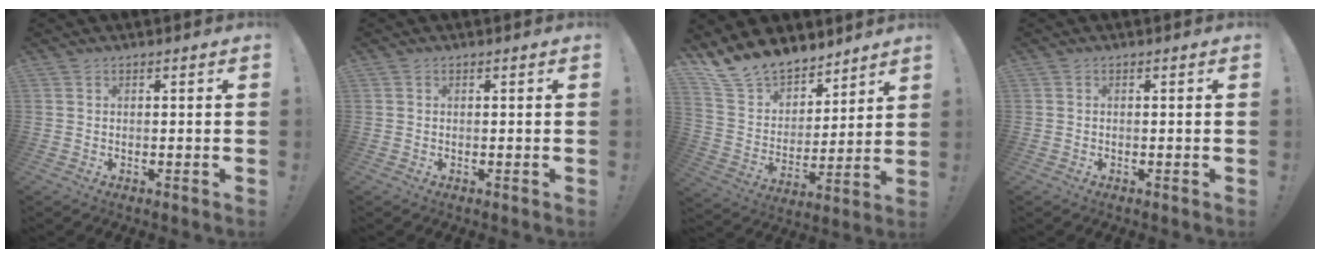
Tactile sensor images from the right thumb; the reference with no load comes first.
{"total": 0.0}
{"total": 14.5, "force": [12.7, 6.6, 2.5], "torque": [-0.071, -0.100, 0.241]}
{"total": 0.0}